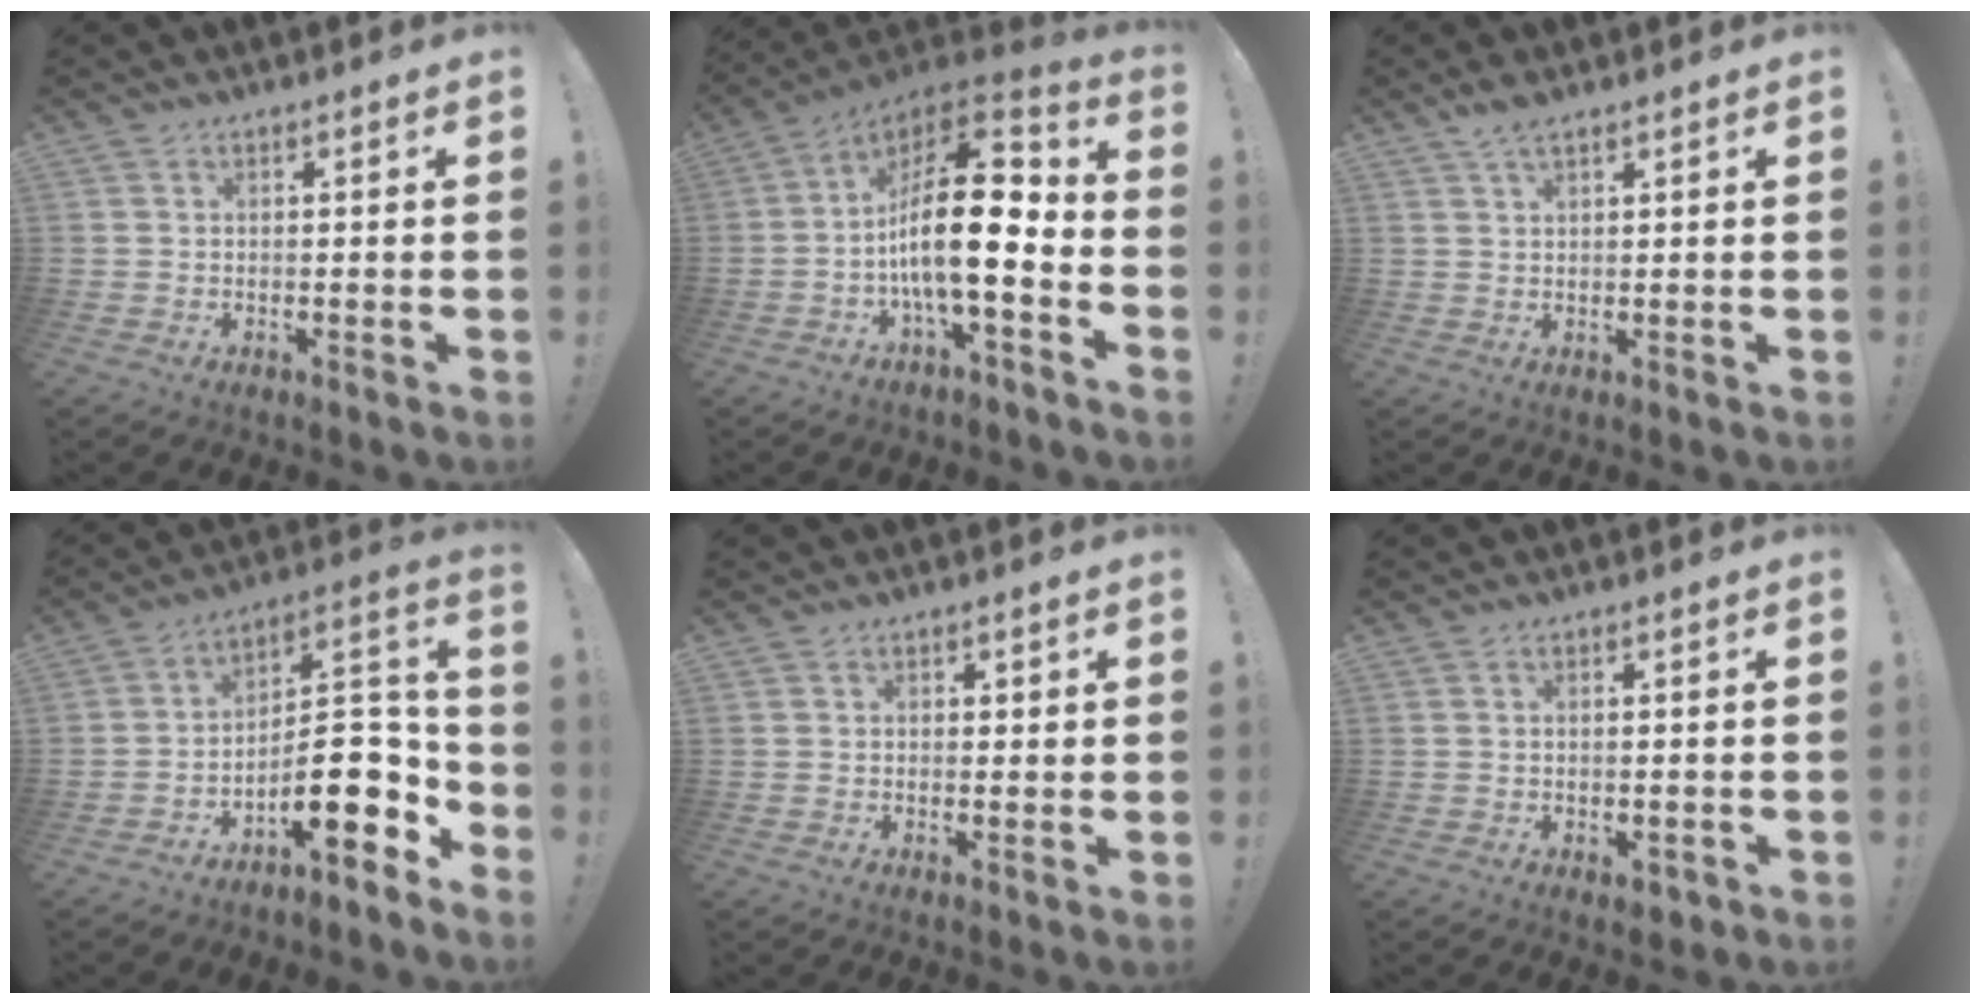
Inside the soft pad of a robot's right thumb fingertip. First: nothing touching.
{"total": 20.9, "force": [-3.2, 7.6, 19.2], "torque": [-0.340, 0.015, -0.052]}
{"total": 3.6, "force": [2.6, 1.0, 2.3], "torque": [-0.048, -0.005, 0.048]}
{"total": 16.9, "force": [-6.3, 6.7, 14.1], "torque": [-0.207, 0.029, -0.093]}
{"total": 1.3, "force": [0.9, 0.9, 0.3], "torque": [0.007, -0.005, 0.015]}
{"total": 1.3, "force": [0.1, 0.8, 1.0], "torque": [-0.013, 0.002, 0.004]}